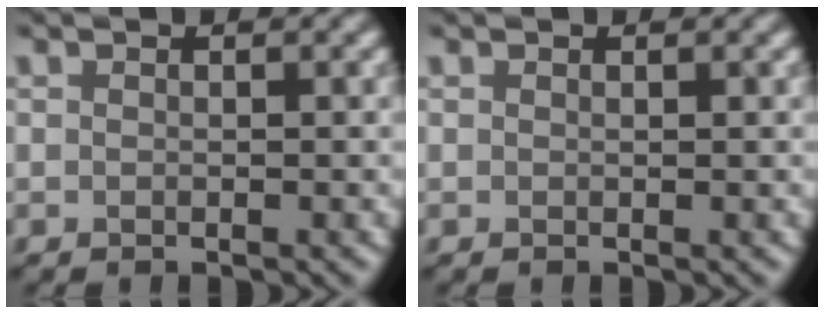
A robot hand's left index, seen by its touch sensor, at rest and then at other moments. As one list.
[{"total": 0.0}]